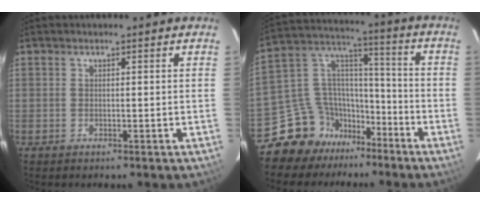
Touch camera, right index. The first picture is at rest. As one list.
[{"total": 13.7, "force": [-9.6, 9.5, 1.8], "torque": [-0.033, 0.103, -0.163]}]